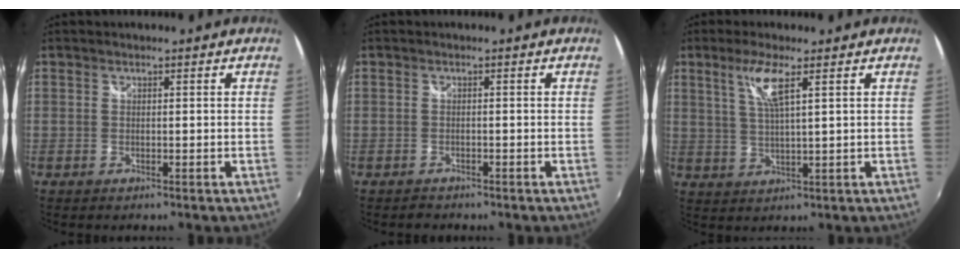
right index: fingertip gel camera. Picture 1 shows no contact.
{"total": 1.2, "force": [-1.1, 0.4, -0.1], "torque": [-0.002, 0.001, -0.018]}
{"total": 5.8, "force": [2.8, 0.3, 5.1], "torque": [-0.103, -0.002, 0.058]}